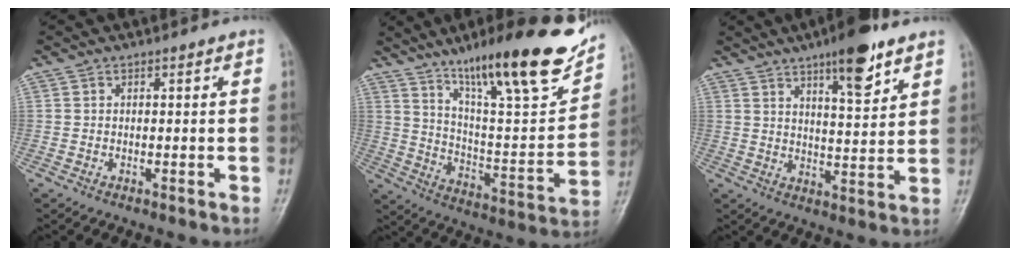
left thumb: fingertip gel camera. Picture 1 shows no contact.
{"total": 24.8, "force": [16.3, 5.3, 17.9], "torque": [-0.246, -0.063, 0.265]}
{"total": 10.9, "force": [6.9, 3.0, 8.0], "torque": [-0.101, -0.038, 0.104]}